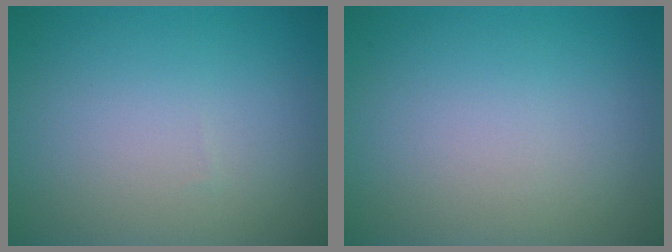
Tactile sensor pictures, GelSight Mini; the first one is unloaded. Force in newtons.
{"total": 0.0}